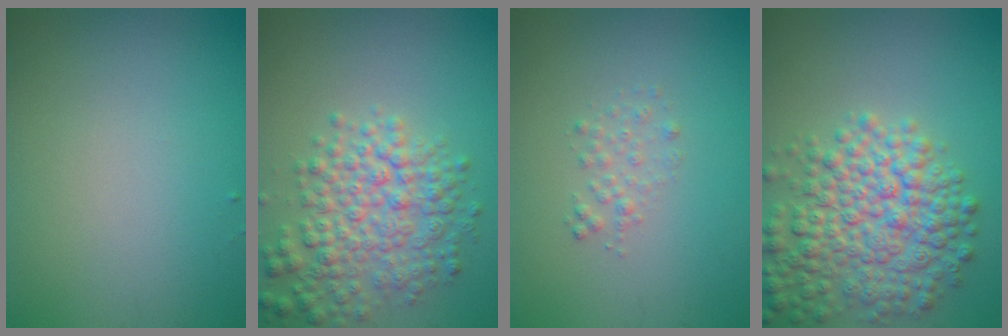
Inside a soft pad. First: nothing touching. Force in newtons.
{"total": 5.5, "press": 5.5, "slide": 0.2}
{"total": 1.2, "press": 1.2, "slide": 0.0}
{"total": 7.3, "press": 7.3, "slide": 0.3}